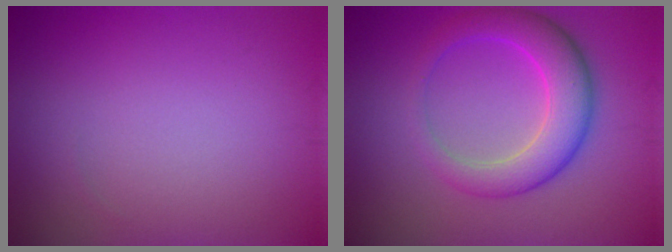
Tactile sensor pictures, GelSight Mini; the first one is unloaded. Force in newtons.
{"total": 5.6, "press": 5.6, "slide": 0.2}